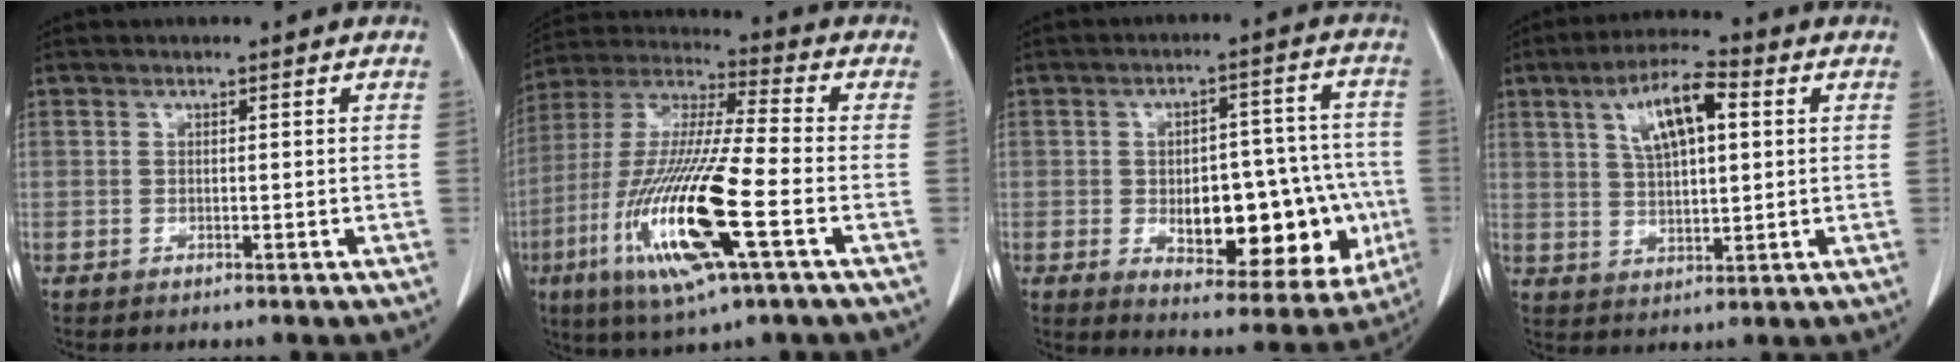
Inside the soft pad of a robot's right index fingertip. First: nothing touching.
{"total": 19.7, "force": [-6.5, 1.7, 18.6], "torque": [-0.399, -0.029, -0.122]}
{"total": 18.4, "force": [-4.1, 8.6, 15.8], "torque": [-0.189, 0.029, -0.031]}
{"total": 9.5, "force": [3.2, 2.9, 8.5], "torque": [-0.156, 0.017, 0.059]}